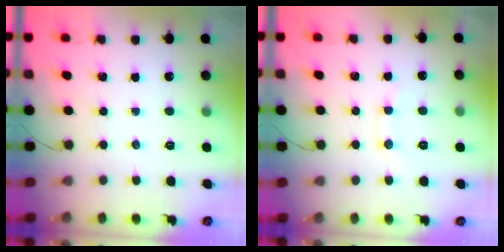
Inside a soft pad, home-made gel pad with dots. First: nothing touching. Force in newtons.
{"total": 6.3, "press": 6.2, "slide": 1.0}